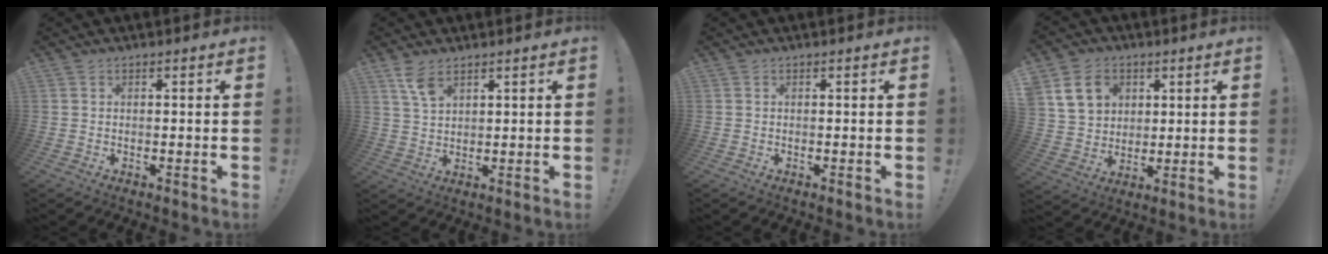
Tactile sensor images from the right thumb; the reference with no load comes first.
{"total": 6.0, "force": [3.9, 2.6, 3.7], "torque": [-0.063, -0.020, 0.072]}
{"total": 0.0}
{"total": 12.5, "force": [5.8, 10.0, 4.9], "torque": [-0.077, -0.014, 0.118]}